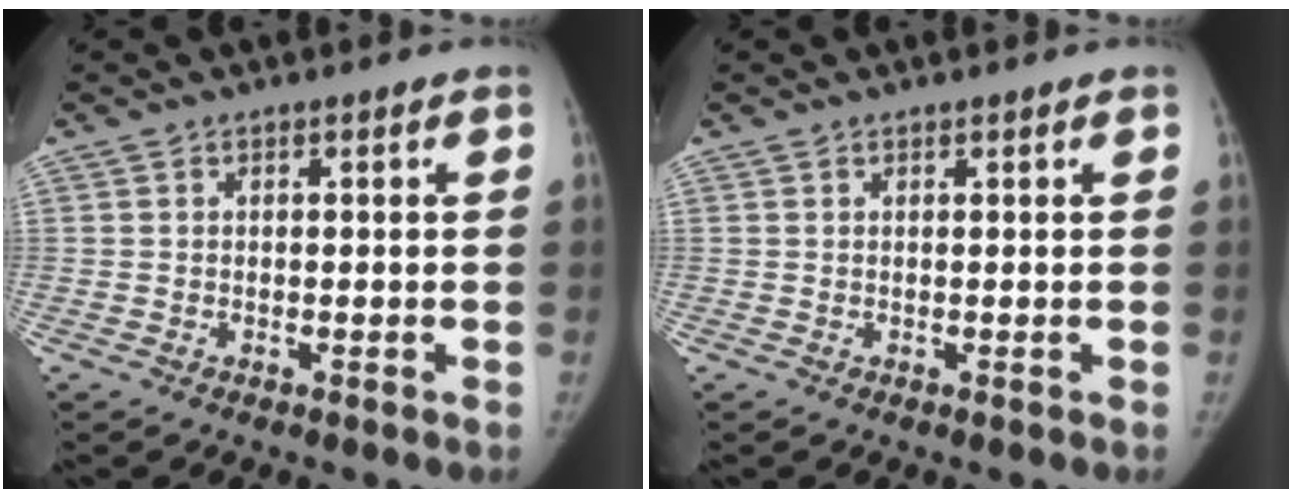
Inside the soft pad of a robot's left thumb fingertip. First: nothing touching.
{"total": 0.0}